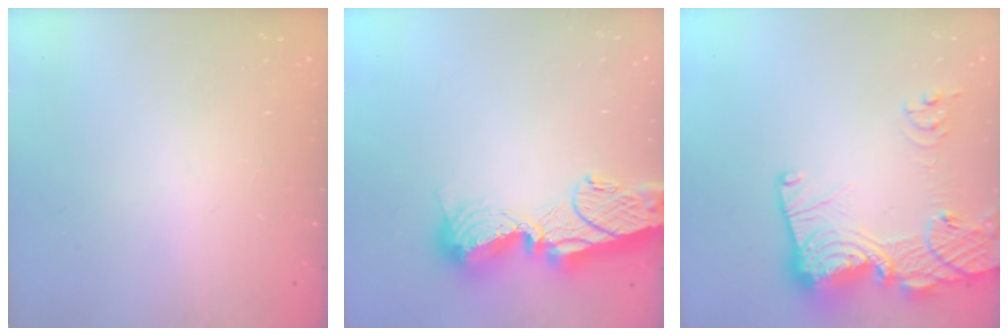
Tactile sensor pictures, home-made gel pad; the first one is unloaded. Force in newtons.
{"total": 15.5, "press": 15.4, "slide": 1.4}
{"total": 19.9, "press": 19.7, "slide": 2.1}